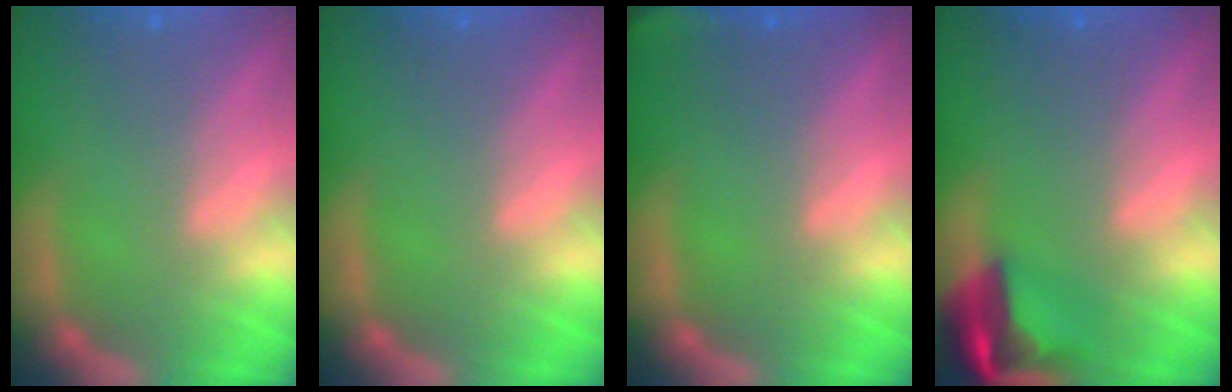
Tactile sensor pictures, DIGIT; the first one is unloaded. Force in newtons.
{"total": 0.0}
{"total": 2.9}
{"total": 5.0}